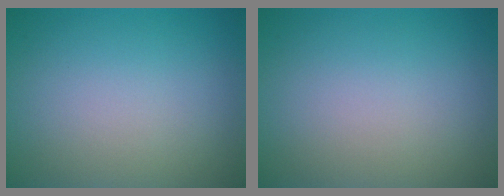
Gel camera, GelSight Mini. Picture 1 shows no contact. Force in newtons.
{"total": 0.0}